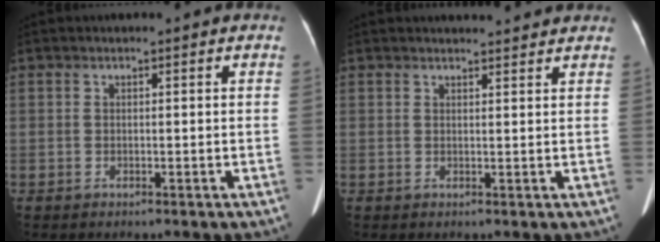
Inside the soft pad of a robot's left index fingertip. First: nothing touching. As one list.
[{"total": 4.4, "force": [4.3, 0.6, 0.9], "torque": [-0.014, 0.014, 0.048]}]